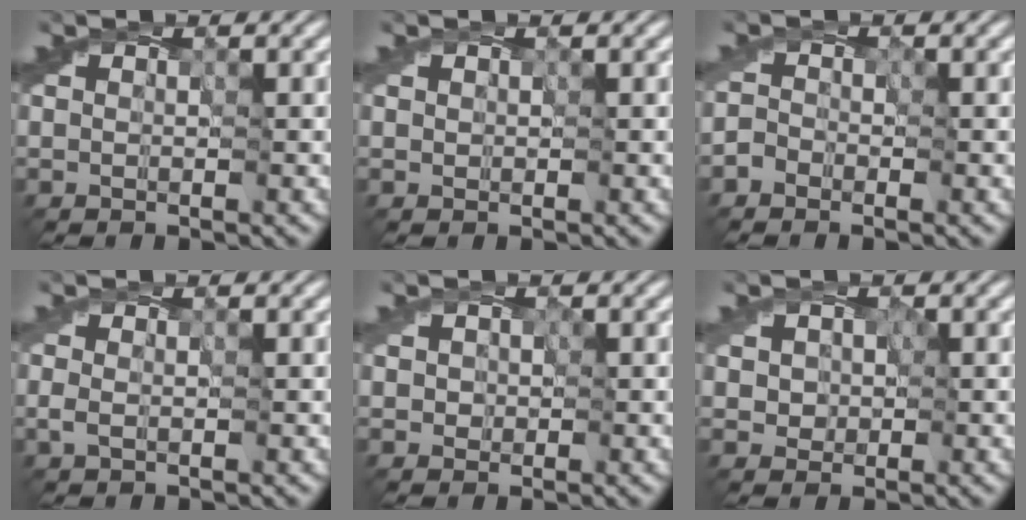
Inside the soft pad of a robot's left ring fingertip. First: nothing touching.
{"total": 0.0}
{"total": 1.3, "force": [-1.1, 0.8, 0.0], "torque": [-0.002, 0.007, -0.031]}
{"total": 0.6, "force": [-0.2, 0.3, 0.5], "torque": [-0.016, 0.003, -0.007]}
{"total": 0.9, "force": [0.0, 0.9, 0.0], "torque": [0.008, -0.001, -0.003]}
{"total": 1.7, "force": [0.4, 1.6, 0.4], "torque": [0.008, 0.008, 0.000]}